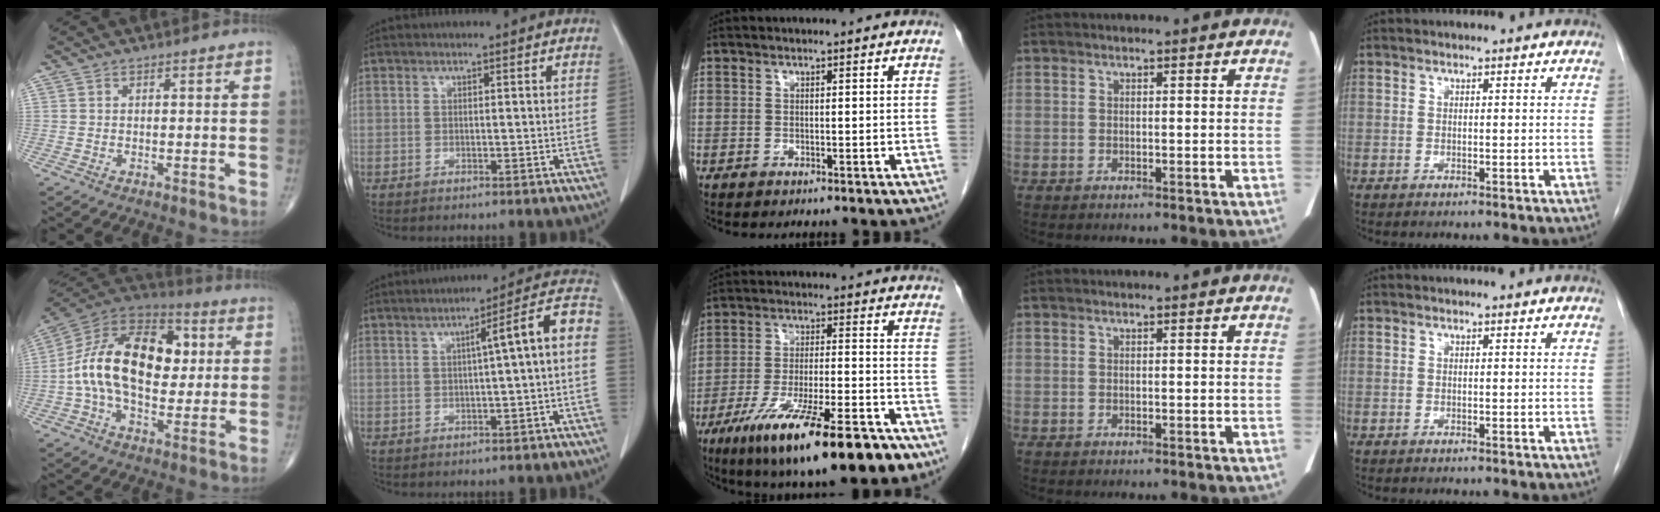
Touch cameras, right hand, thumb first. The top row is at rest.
{"thumb": {"total": 23.1, "force": [1.8, 14.0, 18.3], "torque": [-0.306, 0.021, 0.020]}, "index": {"total": 8.3, "force": [-0.4, 0.1, 8.2], "torque": [-0.102, 0.028, -0.012]}, "middle": {"total": 19.8, "force": [-12.6, 3.5, 14.9], "torque": [-0.210, -0.027, -0.205]}}